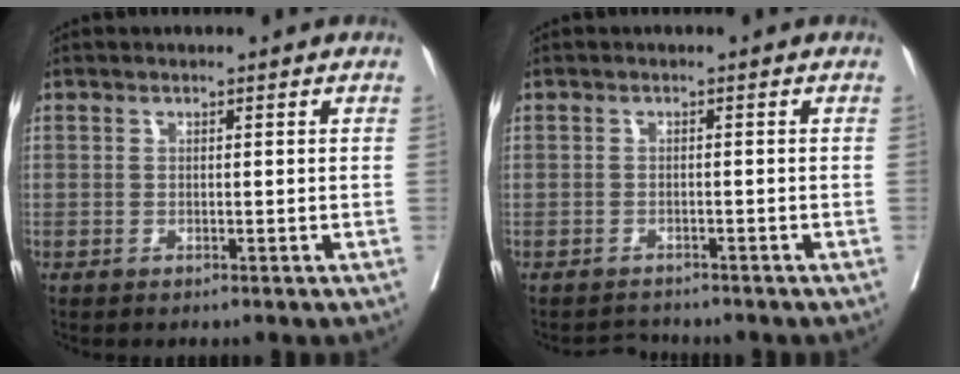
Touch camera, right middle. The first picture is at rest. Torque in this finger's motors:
{"motor_torque": [-1.23, 0.10, -0.33, -0.13]}